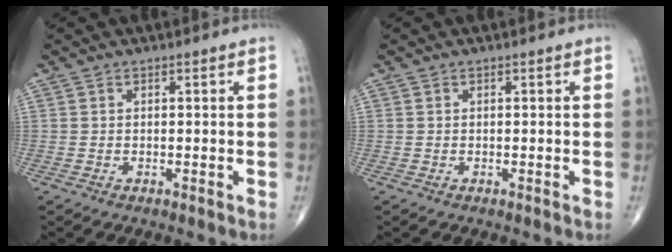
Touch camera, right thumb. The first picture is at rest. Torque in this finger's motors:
{"motor_torque": [0.01, 0.01, -0.02, 0.01, 0.00]}